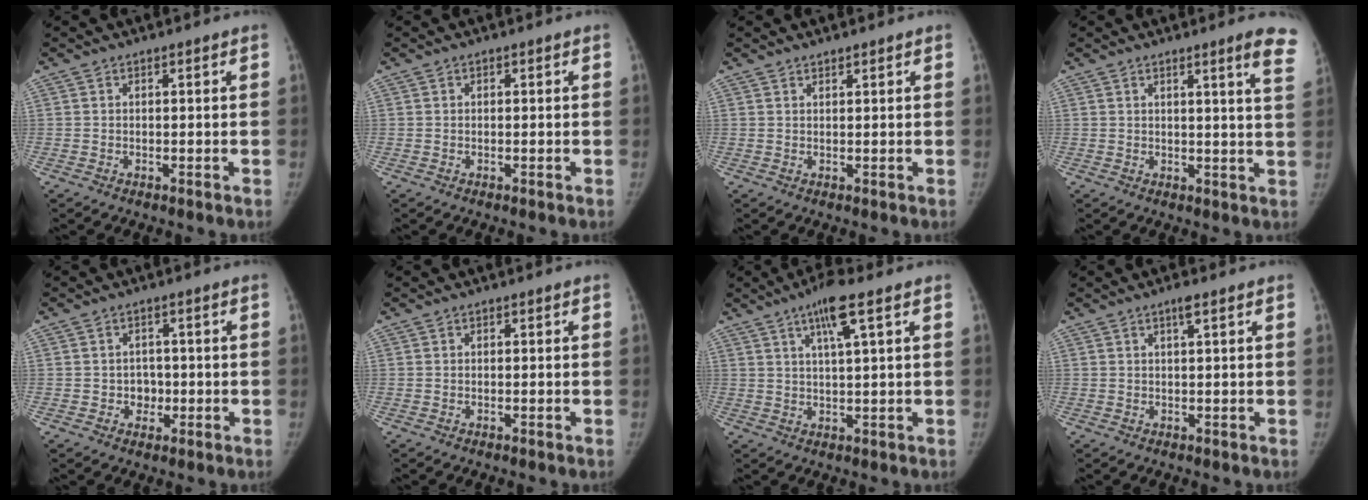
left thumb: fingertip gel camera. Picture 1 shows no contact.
{"total": 0.0}
{"total": 0.9, "force": [0.9, 0.1, 0.3], "torque": [-0.003, -0.005, 0.016]}
{"total": 7.6, "force": [4.8, -0.3, 5.9], "torque": [-0.064, -0.023, 0.046]}
{"total": 2.9, "force": [-0.5, 2.6, 1.2], "torque": [0.004, 0.007, -0.007]}
{"total": 0.0}
{"total": 6.9, "force": [3.5, 0.4, 5.9], "torque": [-0.112, -0.009, 0.063]}
{"total": 1.8, "force": [0.9, 0.0, 1.5], "torque": [-0.030, 0.000, 0.017]}